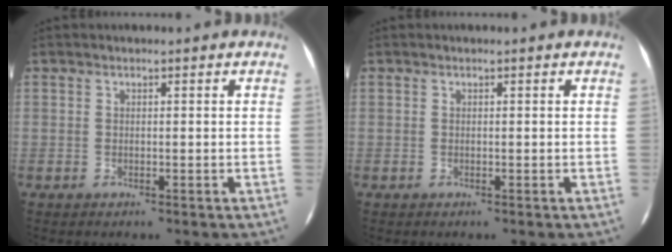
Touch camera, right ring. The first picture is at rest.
{"total": 0.0}